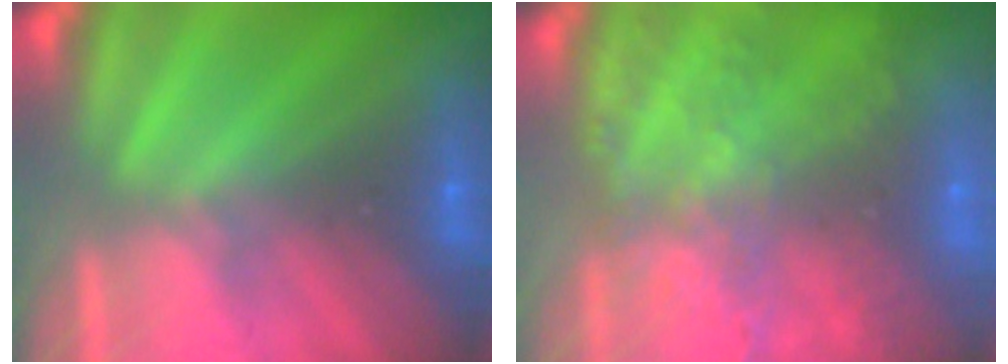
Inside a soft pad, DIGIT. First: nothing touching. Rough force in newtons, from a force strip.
{"total": 8.1}